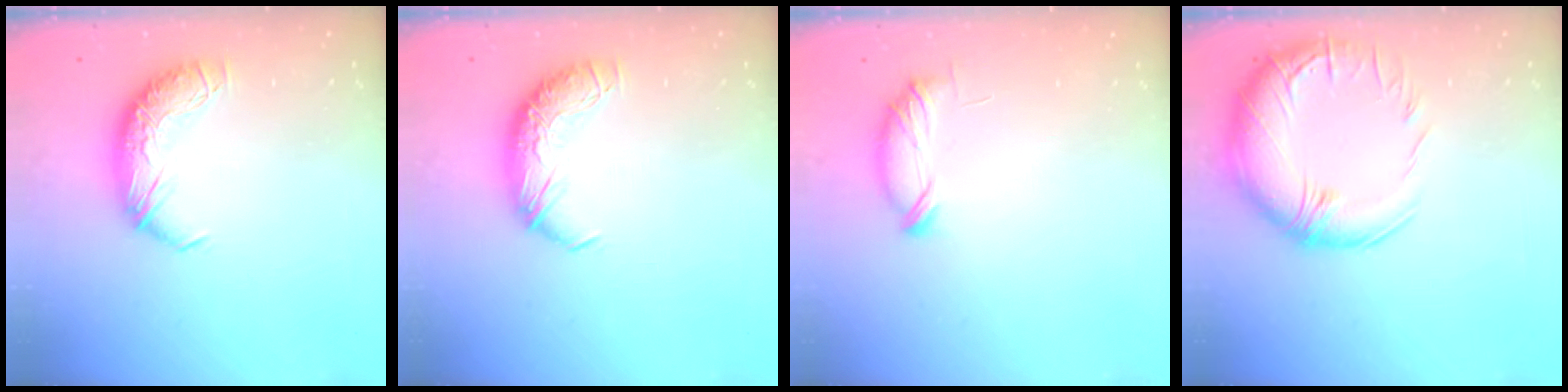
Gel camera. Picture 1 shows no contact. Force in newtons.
{"total": 0.0}
{"total": 6.7, "press": 6.7, "slide": 0.3}
{"total": 5.9, "press": 4.1, "slide": 4.2}